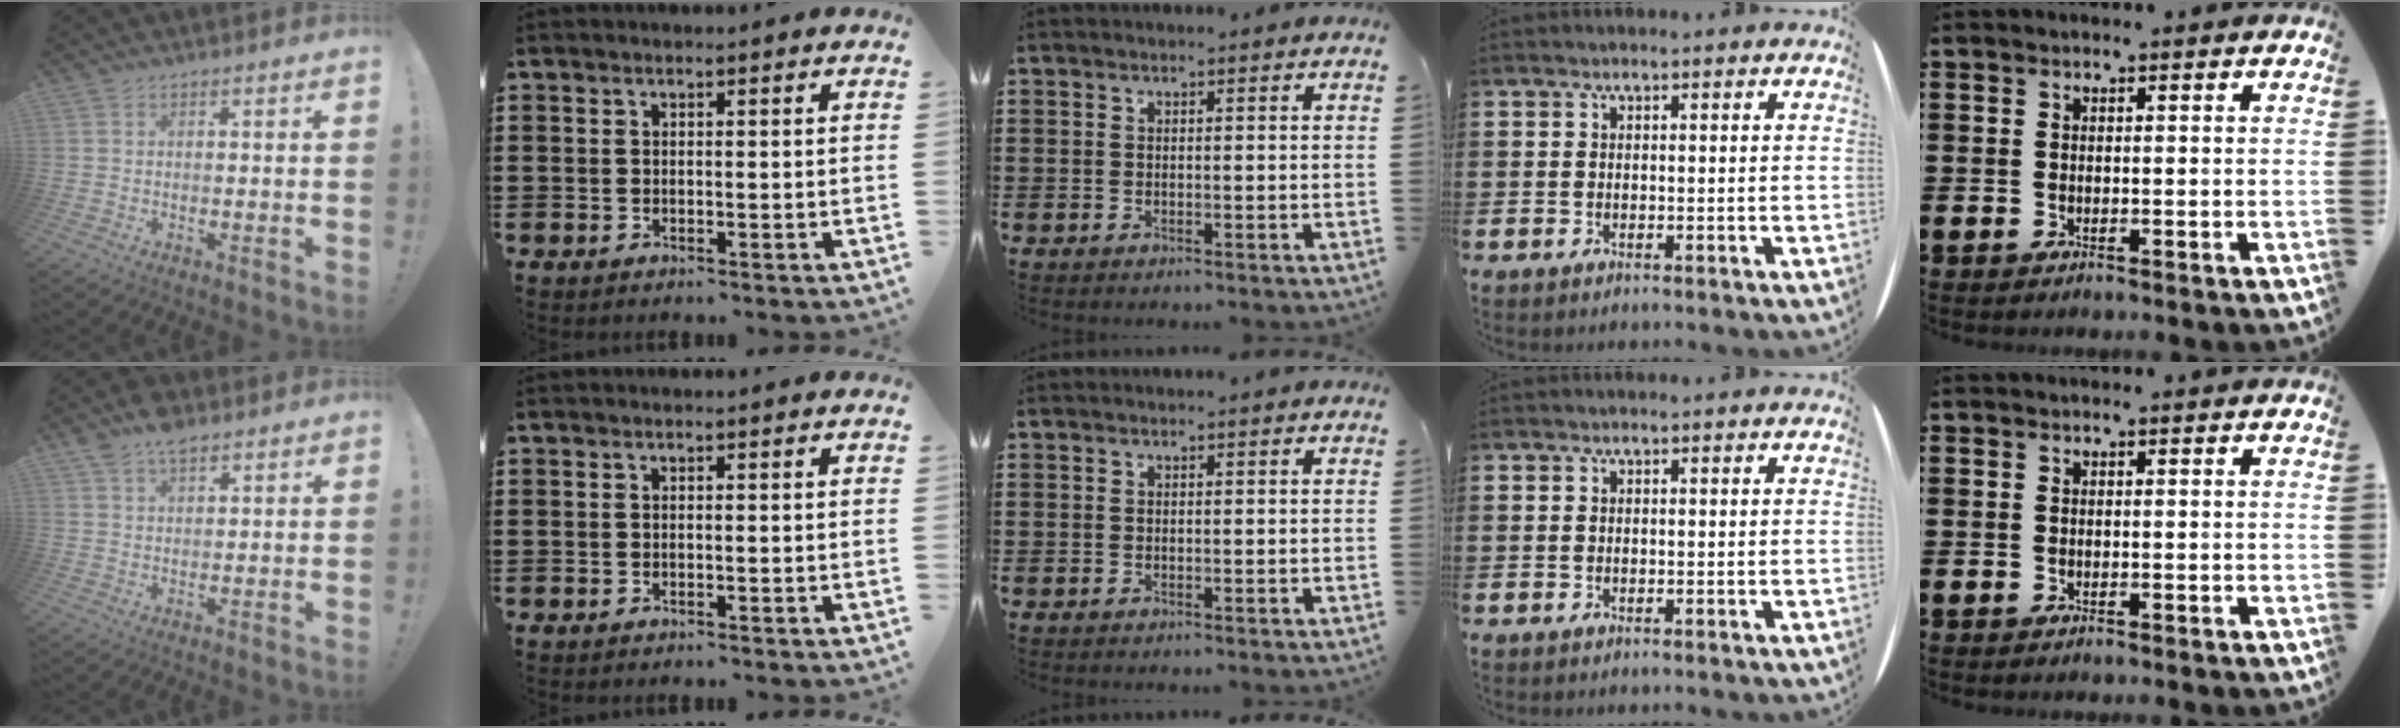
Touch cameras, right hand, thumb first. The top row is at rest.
{"thumb": {"total": 6.7, "force": [4.9, 3.2, 3.1], "torque": [-0.039, -0.024, 0.088]}}